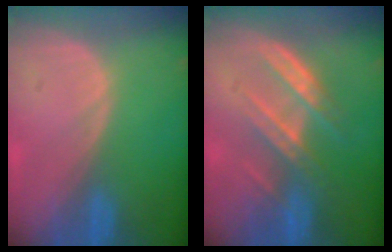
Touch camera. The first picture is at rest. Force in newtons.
{"total": 7.1, "press": 6.5, "slide": 3.0}